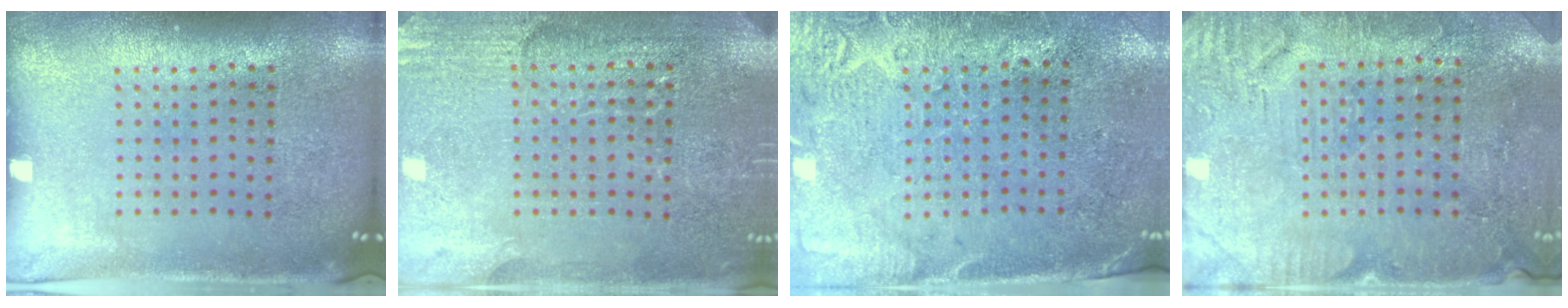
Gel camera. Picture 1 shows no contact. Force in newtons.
{"total": 2.9, "press": 2.9, "slide": 0.4}
{"total": 2.8, "press": 2.4, "slide": 1.4}
{"total": 3.0, "press": 2.8, "slide": 0.9}